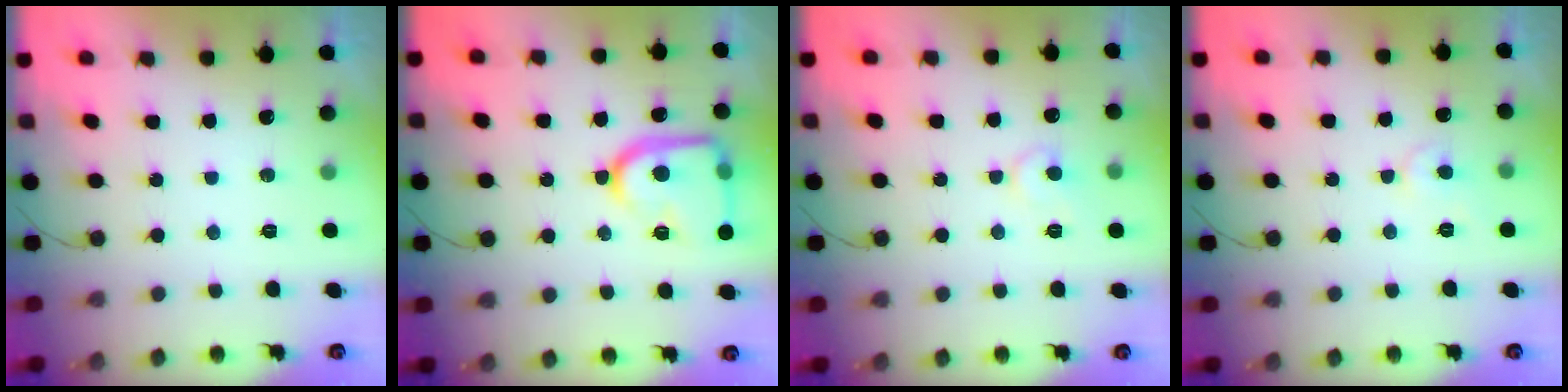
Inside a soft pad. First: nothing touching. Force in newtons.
{"total": 18.3, "press": 18.2, "slide": 1.6}
{"total": 6.2, "press": 6.2, "slide": 0.6}
{"total": 4.9, "press": 4.9, "slide": 0.3}